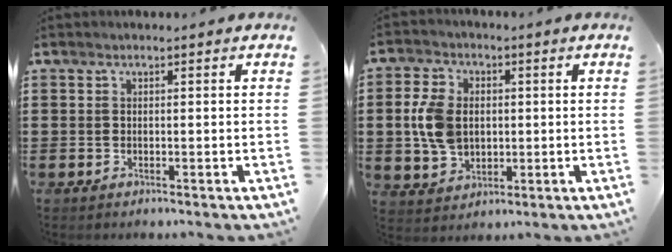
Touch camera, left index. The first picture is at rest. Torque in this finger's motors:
{"motor_torque": [0.49, 0.52, 0.33, 0.09]}